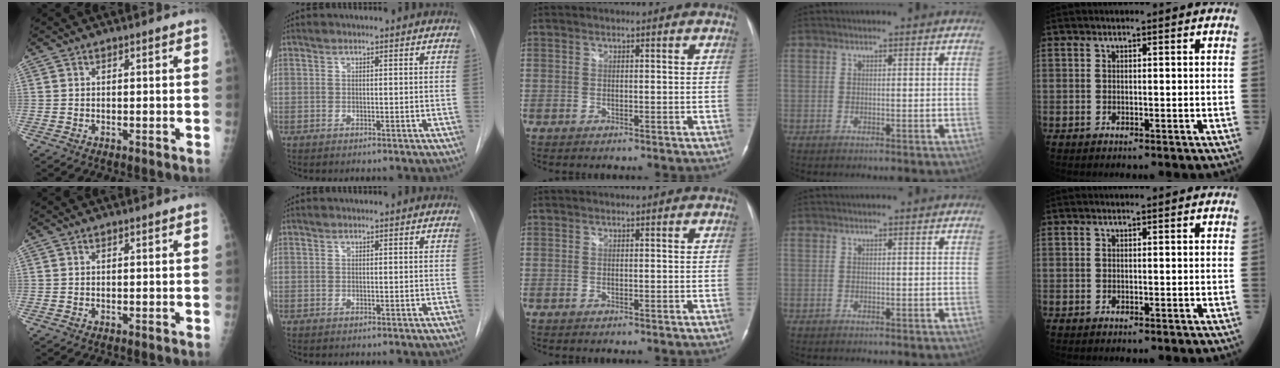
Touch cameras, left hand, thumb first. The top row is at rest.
{}